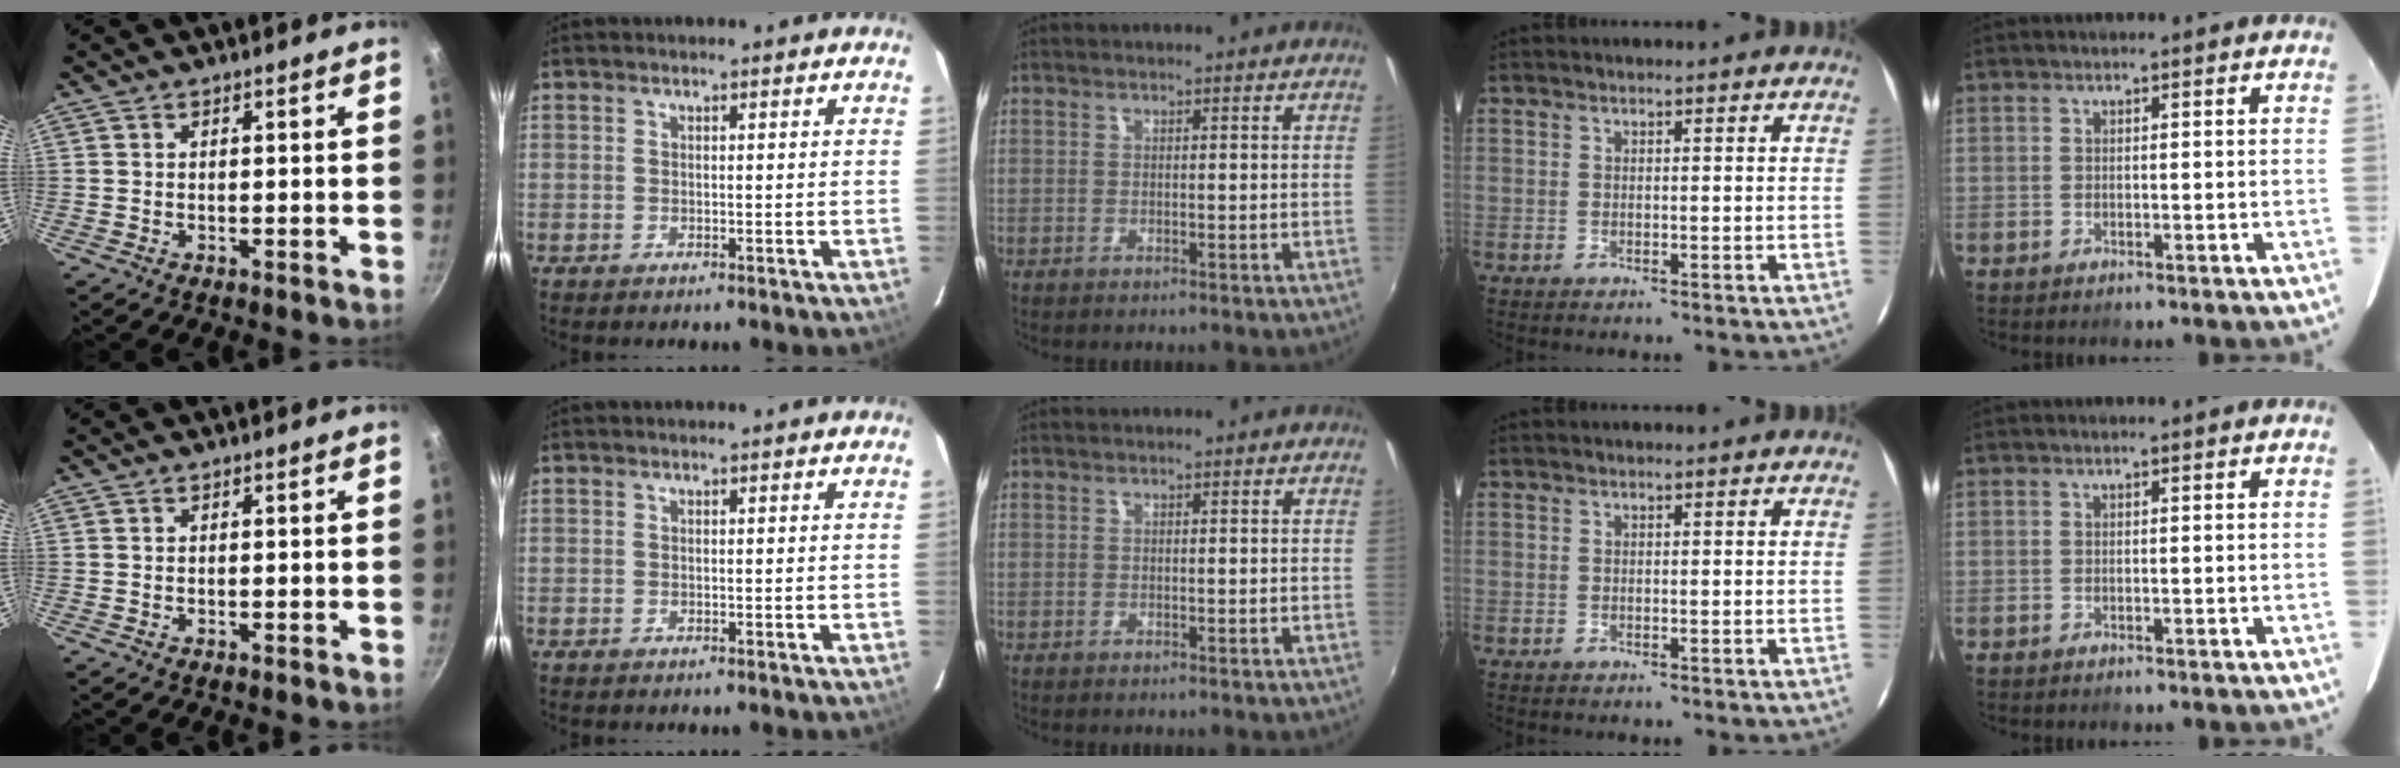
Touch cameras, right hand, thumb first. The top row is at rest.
{}